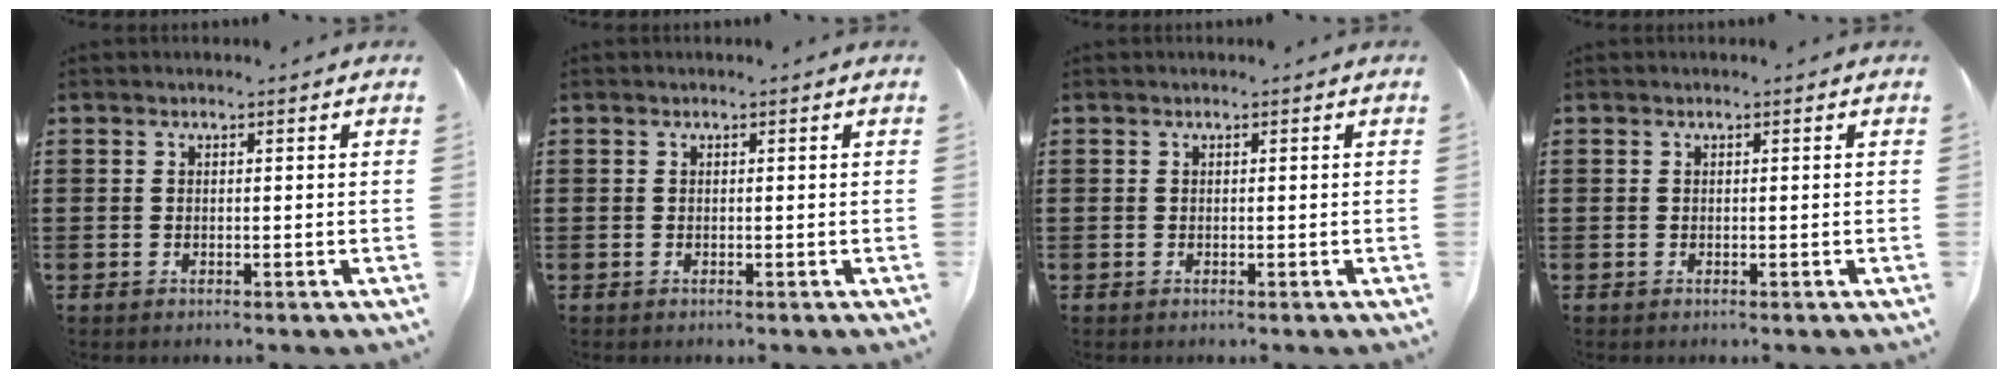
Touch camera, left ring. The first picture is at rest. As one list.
[{"total": 0.0}, {"total": 0.0}, {"total": 0.0}]